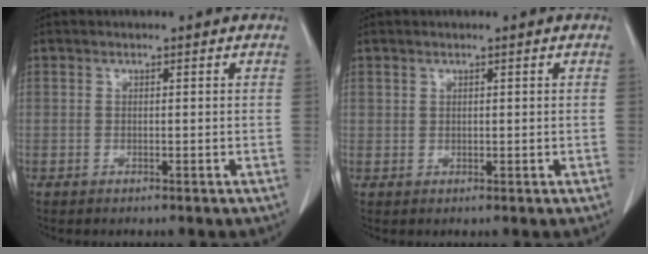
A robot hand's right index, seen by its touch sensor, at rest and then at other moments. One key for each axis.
{"total": 0.6, "fx": 0.4, "fy": 0.5, "fz": 0.0, "tx": 0.009, "ty": -0.001, "tz": 0.004}